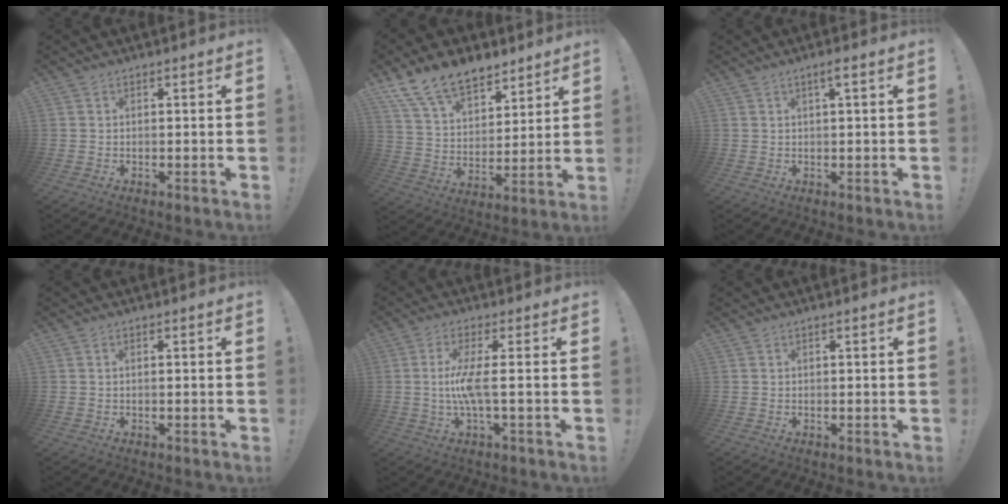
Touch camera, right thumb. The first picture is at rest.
{"total": 15.1, "force": [11.3, 7.8, 6.2], "torque": [-0.112, -0.076, 0.214]}
{"total": 2.1, "force": [0.7, -0.1, 1.9], "torque": [-0.037, 0.002, 0.008]}
{"total": 0.7, "force": [-0.1, 0.0, 0.7], "torque": [-0.018, 0.002, 0.000]}
{"total": 8.2, "force": [-0.2, 0.7, 8.2], "torque": [-0.171, -0.007, -0.010]}
{"total": 0.0}